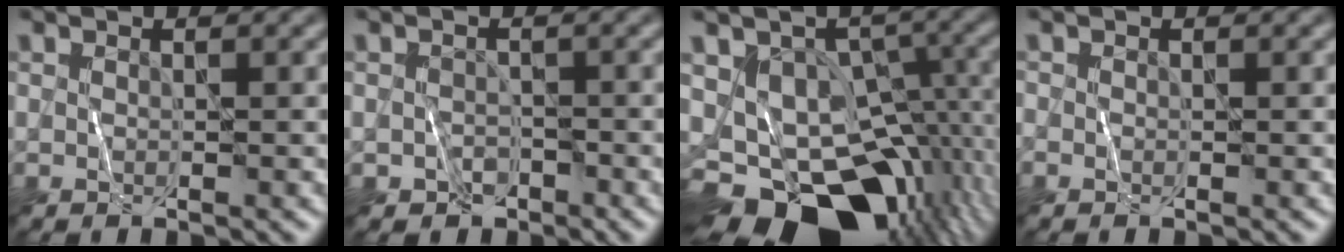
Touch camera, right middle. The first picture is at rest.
{"total": 2.1, "force": [-1.4, 1.5, 0.5], "torque": [-0.008, -0.004, -0.026]}
{"total": 15.6, "force": [-7.2, 10.4, 9.0], "torque": [-0.132, -0.015, -0.088]}
{"total": 1.2, "force": [-0.4, 1.0, 0.4], "torque": [-0.005, -0.002, -0.007]}